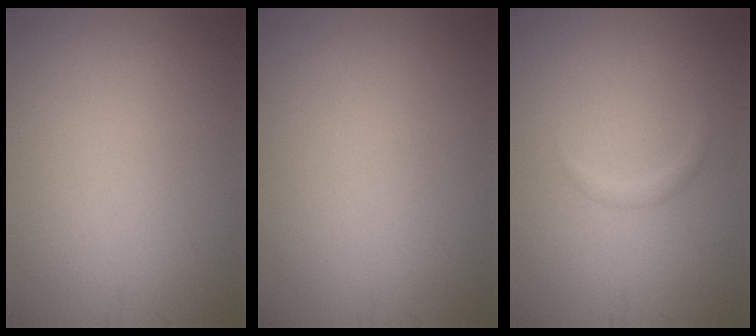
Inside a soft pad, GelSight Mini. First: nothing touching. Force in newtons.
{"total": 0.0}
{"total": 0.7, "press": 0.7, "slide": 0.1}